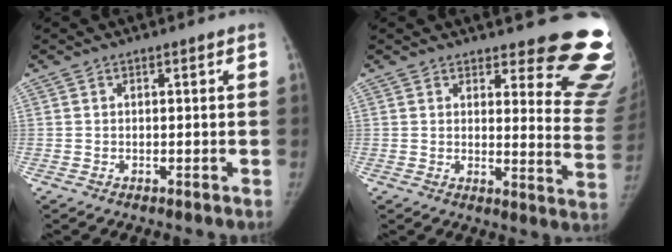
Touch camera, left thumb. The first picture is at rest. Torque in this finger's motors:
{"motor_torque": [1.80, 0.40, 1.09, -0.96, 0.18]}